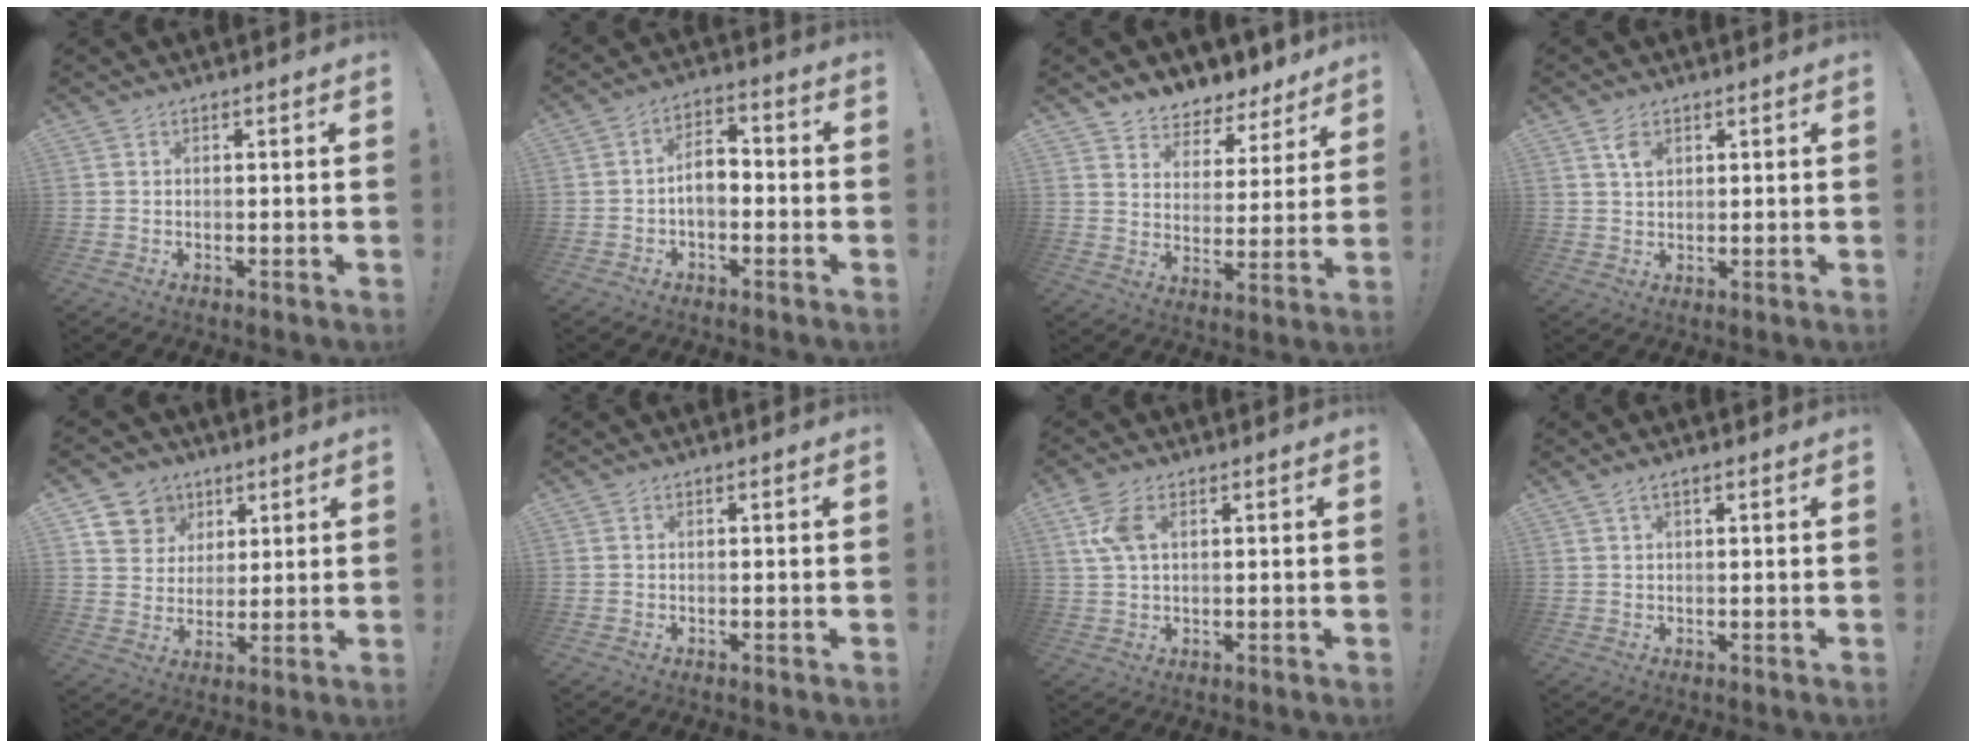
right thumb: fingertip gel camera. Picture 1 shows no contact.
{"total": 7.2, "force": [-1.6, 4.5, 5.5], "torque": [-0.097, 0.014, -0.027]}
{"total": 6.2, "force": [4.9, 3.8, 0.8], "torque": [-0.012, -0.053, 0.093]}
{"total": 3.8, "force": [1.9, 2.2, 2.4], "torque": [-0.031, -0.006, 0.031]}
{"total": 9.5, "force": [4.7, 8.0, 2.2], "torque": [-0.031, -0.031, 0.095]}
{"total": 0.0}
{"total": 7.4, "force": [2.6, 3.8, 5.8], "torque": [-0.114, 0.000, 0.049]}
{"total": 1.9, "force": [0.9, 0.5, 1.5], "torque": [-0.039, 0.004, 0.018]}